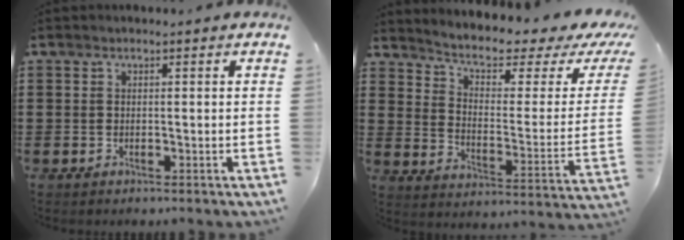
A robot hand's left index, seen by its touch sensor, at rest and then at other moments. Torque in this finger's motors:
{"motor_torque": [2.14, 0.00, 0.33, 0.09]}